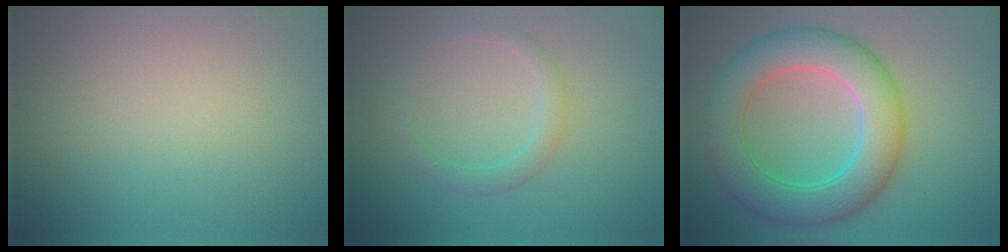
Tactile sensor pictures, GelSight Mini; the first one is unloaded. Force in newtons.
{"total": 1.5, "press": 1.5, "slide": 0.1}
{"total": 8.0, "press": 8.0, "slide": 0.1}